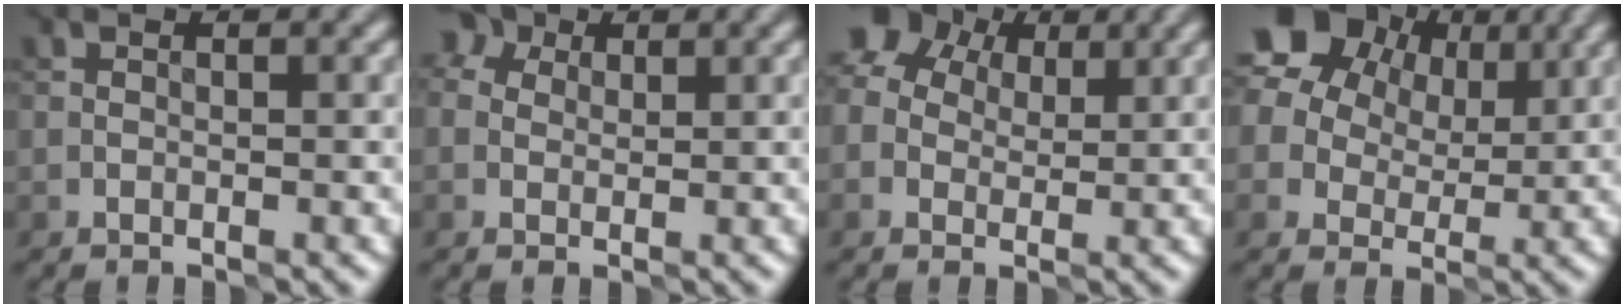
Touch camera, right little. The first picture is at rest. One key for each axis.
{"total": 3.2, "fx": 1.4, "fy": 2.4, "fz": 1.6, "tx": -0.013, "ty": 0.018, "tz": -0.004}
{"total": 7.2, "fx": 2.7, "fy": 5.5, "fz": 3.7, "tx": -0.061, "ty": 0.034, "tz": 0.016}
{"total": 10.6, "fx": 5.3, "fy": 7.9, "fz": 4.7, "tx": -0.084, "ty": 0.043, "tz": 0.073}